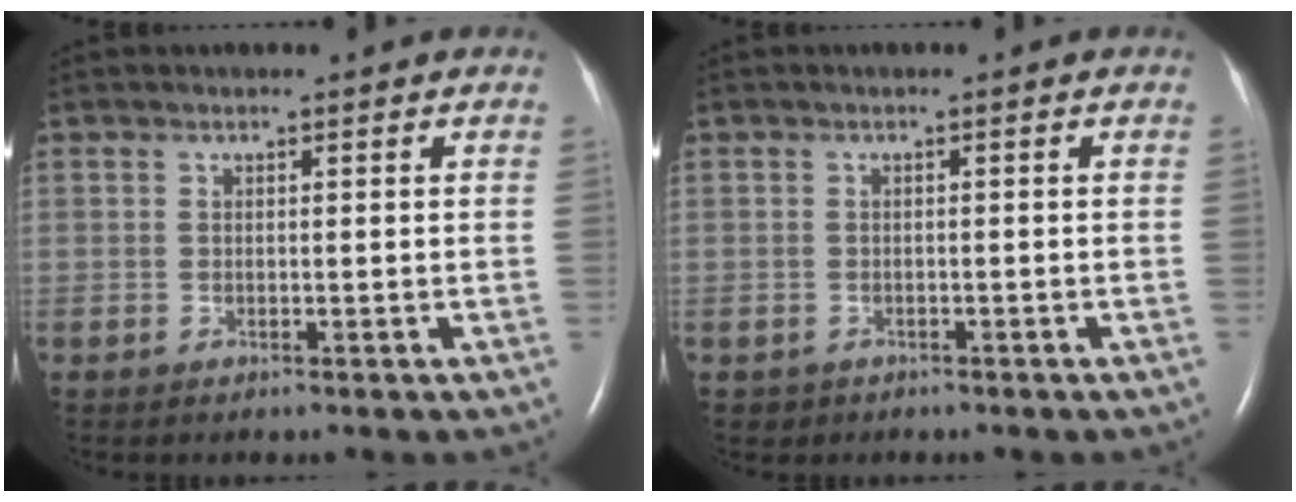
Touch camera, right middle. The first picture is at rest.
{"total": 1.3, "force": [-0.8, 1.0, -0.1], "torque": [-0.010, 0.004, -0.009]}